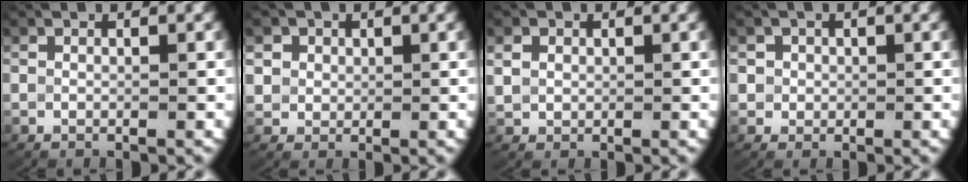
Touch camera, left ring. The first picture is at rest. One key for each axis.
{"total": 4.0, "fx": 1.3, "fy": 3.5, "fz": 1.5, "tx": -0.046, "ty": -0.008, "tz": 0.027}
{"total": 2.0, "fx": 0.6, "fy": 1.7, "fz": 0.9, "tx": -0.026, "ty": -0.004, "tz": 0.019}
{"total": 3.2, "fx": 0.7, "fy": 3.0, "fz": 1.0, "tx": -0.026, "ty": 0.000, "tz": 0.009}